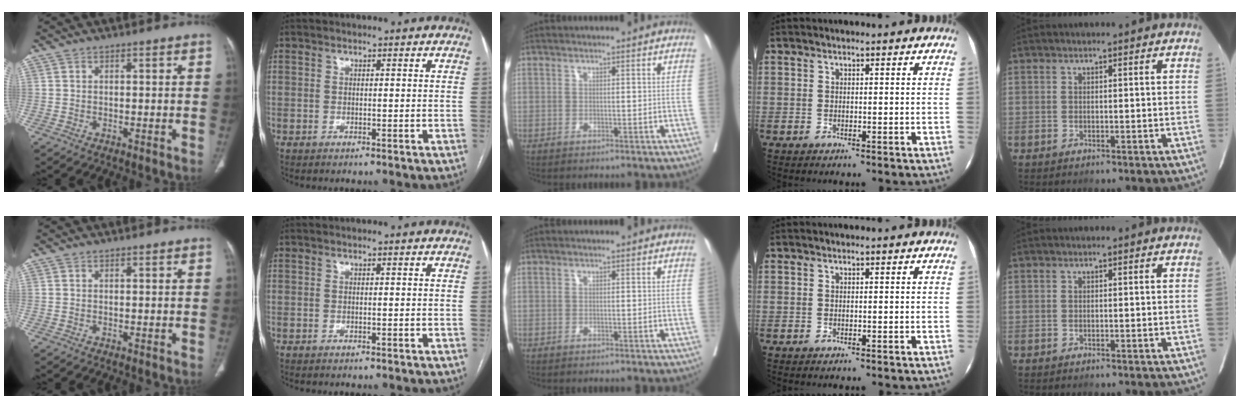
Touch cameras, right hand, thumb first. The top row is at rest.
{}